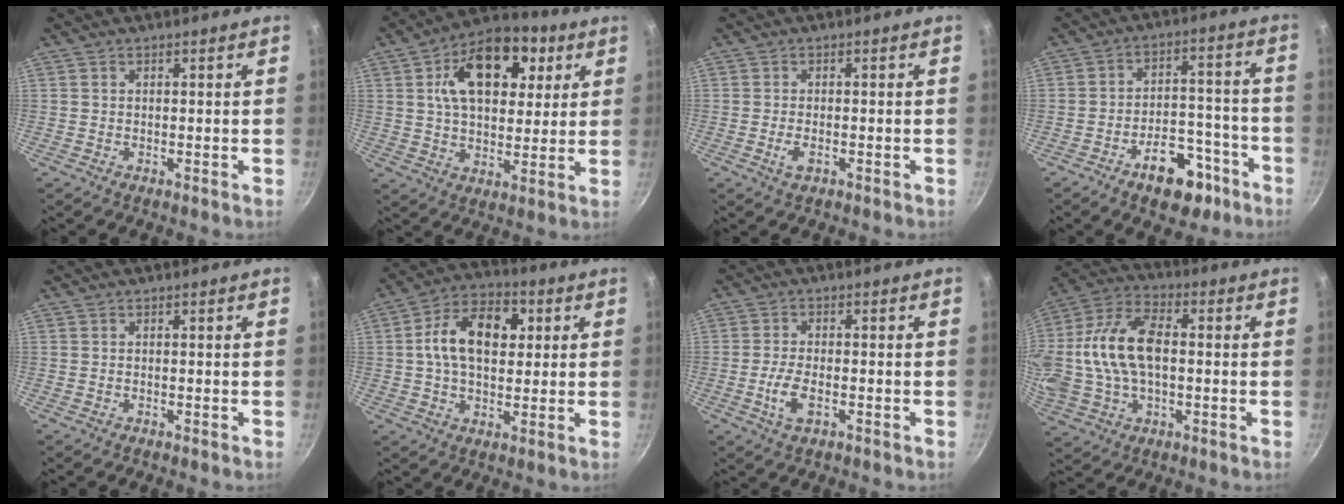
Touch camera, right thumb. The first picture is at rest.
{"total": 18.1, "force": [6.0, 10.9, 13.2], "torque": [-0.168, 0.003, 0.091]}
{"total": 2.3, "force": [-0.8, 1.1, 1.8], "torque": [-0.034, 0.003, -0.015]}
{"total": 11.9, "force": [-7.1, 6.4, 7.2], "torque": [-0.077, 0.065, -0.103]}
{"total": 0.0}
{"total": 13.6, "force": [2.3, 8.6, 10.2], "torque": [-0.159, 0.017, 0.030]}
{"total": 4.8, "force": [-1.6, 2.3, 3.9], "torque": [-0.080, 0.007, -0.029]}
{"total": 19.2, "force": [0.5, 11.5, 15.4], "torque": [-0.338, 0.025, 0.011]}